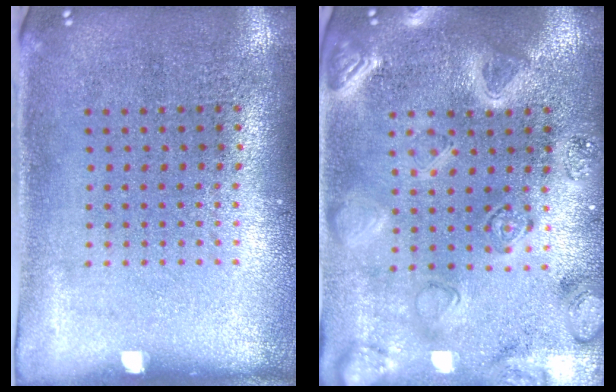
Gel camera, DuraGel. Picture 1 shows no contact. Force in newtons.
{"total": 3.0, "press": 2.9, "slide": 0.8}